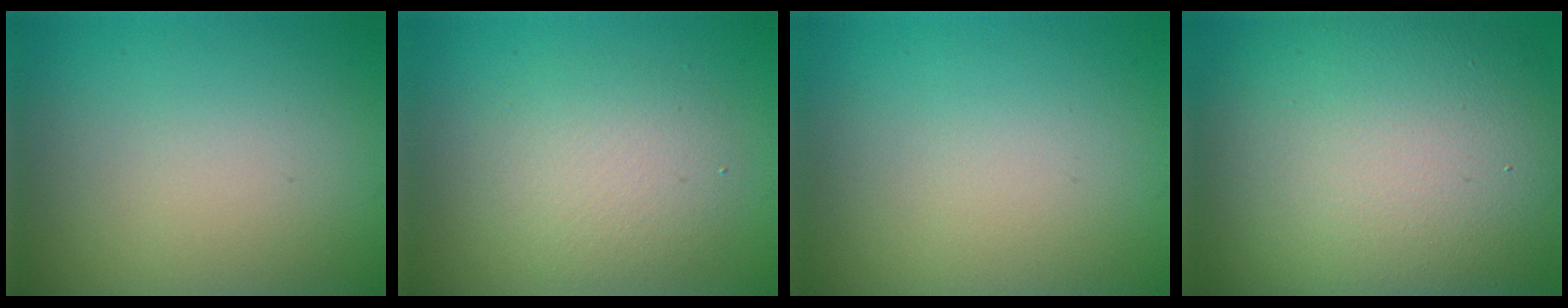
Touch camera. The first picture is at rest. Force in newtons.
{"total": 3.5, "press": 3.5, "slide": 0.2}
{"total": 0.0}
{"total": 15.9, "press": 15.9, "slide": 1.3}